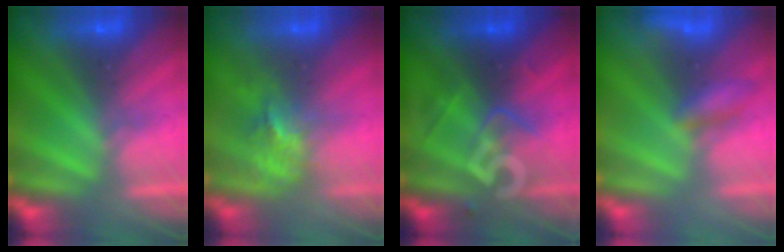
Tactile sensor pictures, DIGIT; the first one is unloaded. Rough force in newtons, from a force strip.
{"total": 2.8}
{"total": 2.7}
{"total": 2.1}